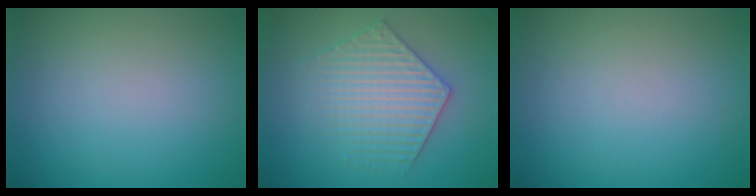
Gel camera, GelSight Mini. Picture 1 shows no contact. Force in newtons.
{"total": 4.0, "press": 3.9, "slide": 0.7}
{"total": 0.0}